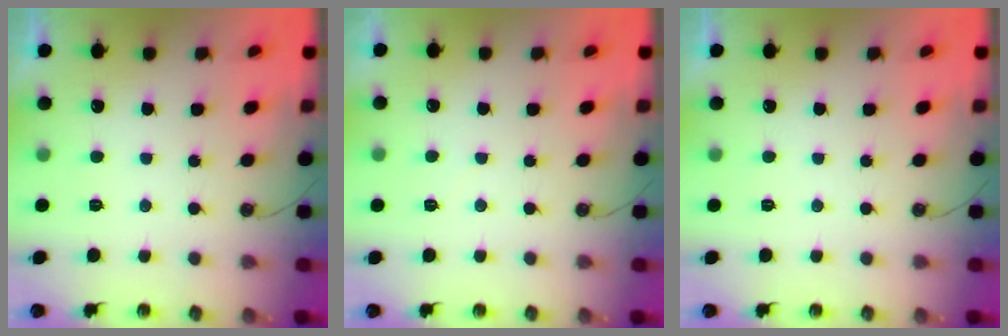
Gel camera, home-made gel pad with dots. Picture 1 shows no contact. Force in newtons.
{"total": 2.6, "press": 2.6, "slide": 0.4}
{"total": 0.0}